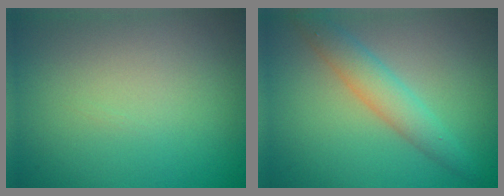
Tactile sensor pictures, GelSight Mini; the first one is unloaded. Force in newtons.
{"total": 3.3, "press": 3.3, "slide": 0.0}